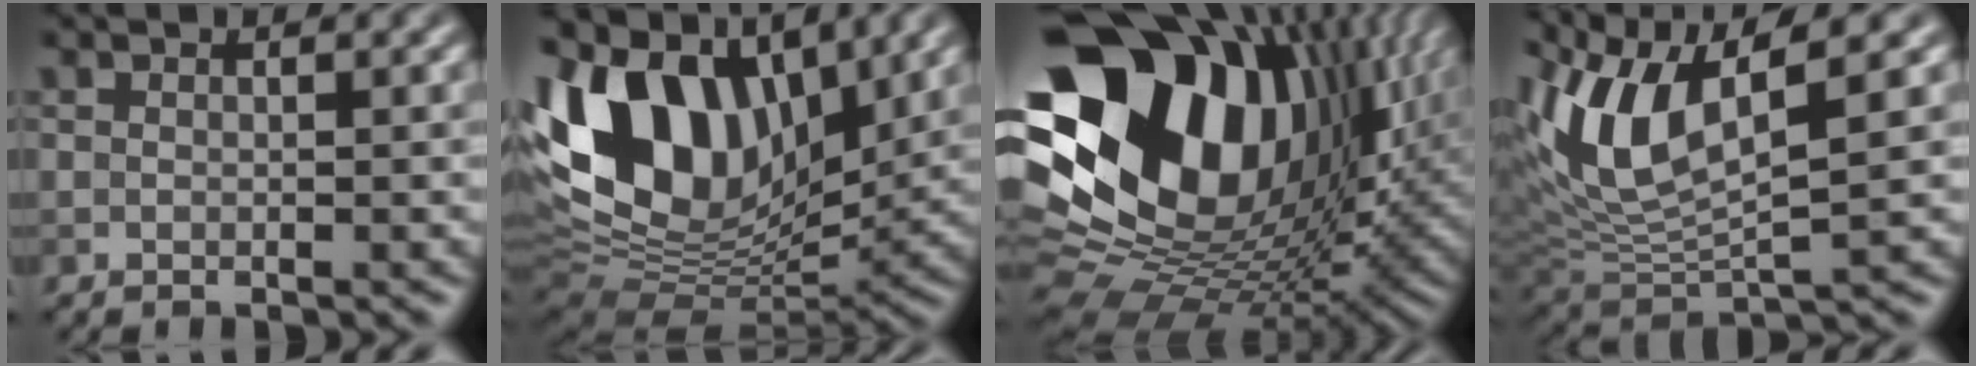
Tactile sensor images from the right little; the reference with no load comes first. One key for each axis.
{"total": 14.8, "fx": 5.1, "fy": 9.2, "fz": 10.5, "tx": -0.210, "ty": 0.018, "tz": 0.091}
{"total": 20.8, "fx": 6.3, "fy": 14.1, "fz": 14.0, "tx": -0.297, "ty": 0.003, "tz": 0.113}
{"total": 8.8, "fx": 3.2, "fy": 3.3, "fz": 7.5, "tx": -0.162, "ty": 0.003, "tz": 0.060}